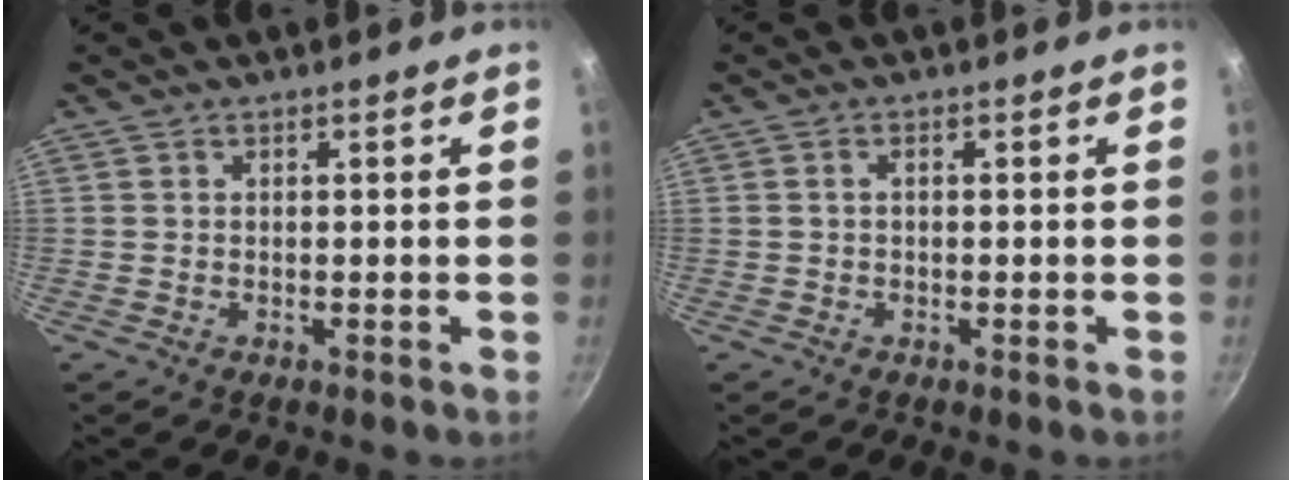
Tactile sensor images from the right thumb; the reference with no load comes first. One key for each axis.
{"total": 1.0, "fx": -0.1, "fy": 0.6, "fz": 0.9, "tx": -0.020, "ty": 0.008, "tz": -0.001}